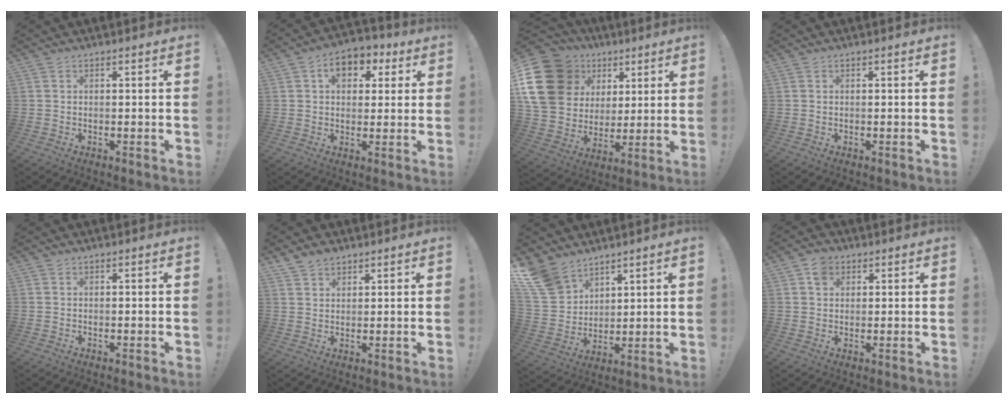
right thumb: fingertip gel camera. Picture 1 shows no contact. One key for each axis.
{"total": 8.6, "fx": 3.2, "fy": 6.2, "fz": 5.1, "tx": -0.069, "ty": -0.006, "tz": 0.057}
{"total": 21.6, "fx": 7.7, "fy": 17.1, "fz": 10.8, "tx": -0.194, "ty": -0.029, "tz": 0.176}
{"total": 0.0}
{"total": 0.0}
{"total": 4.0, "fx": 3.2, "fy": 2.2, "fz": 1.0, "tx": -0.019, "ty": -0.016, "tz": 0.060}
{"total": 12.0, "fx": 9.0, "fy": 7.1, "fz": 3.6, "tx": -0.078, "ty": -0.060, "tz": 0.180}
{"total": 4.4, "fx": 2.1, "fy": 3.4, "fz": 1.8, "tx": -0.024, "ty": -0.001, "tz": 0.039}